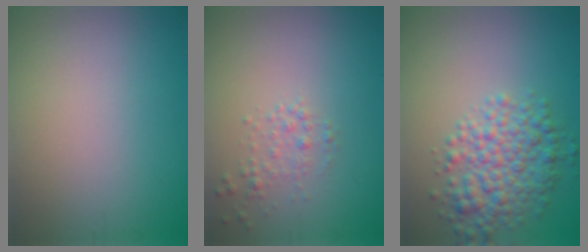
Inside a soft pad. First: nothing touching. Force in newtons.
{"total": 1.4, "press": 1.4, "slide": 0.1}
{"total": 5.1, "press": 5.1, "slide": 0.1}